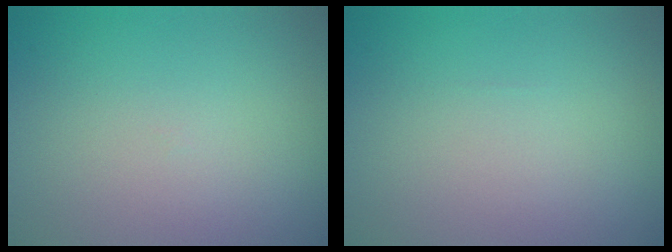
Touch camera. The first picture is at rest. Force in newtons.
{"total": 0.0}